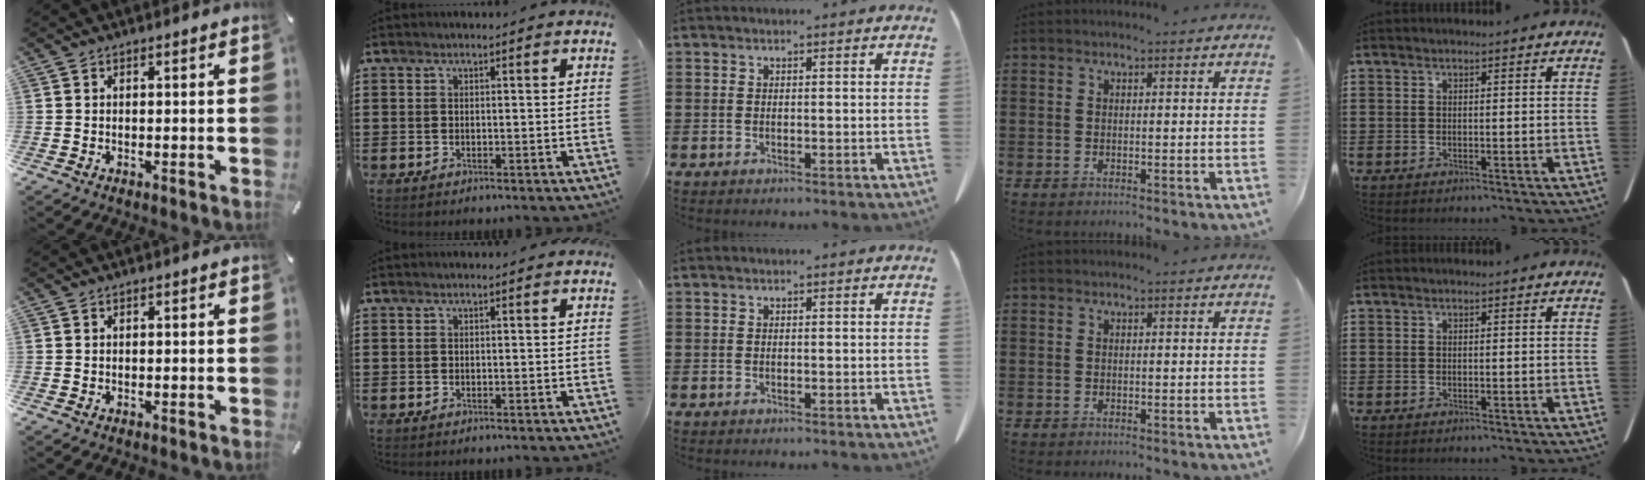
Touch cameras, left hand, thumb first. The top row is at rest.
{}